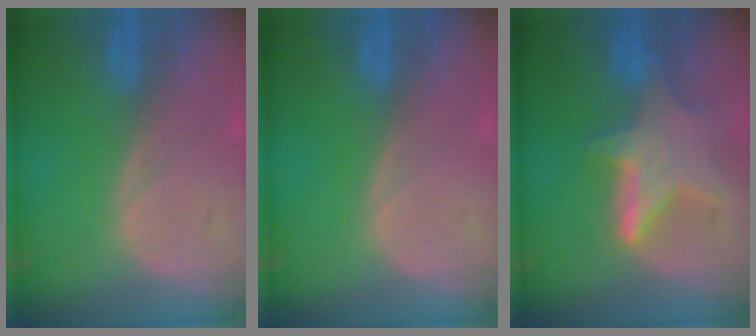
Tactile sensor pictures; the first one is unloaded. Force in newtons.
{"total": 0.0}
{"total": 6.8, "press": 6.6, "slide": 1.5}